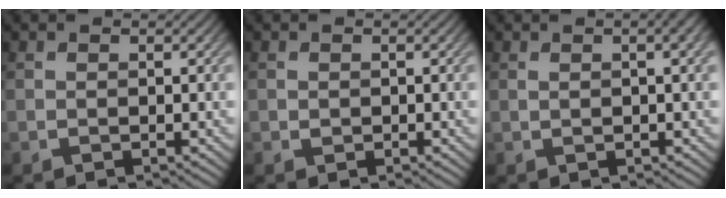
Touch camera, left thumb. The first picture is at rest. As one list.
[{"total": 0.6, "force": [-0.1, 0.6, 0.2], "torque": [-0.003, -0.005, -0.003]}, {"total": 3.8, "force": [1.2, 1.3, 3.4], "torque": [-0.036, 0.004, 0.005]}]